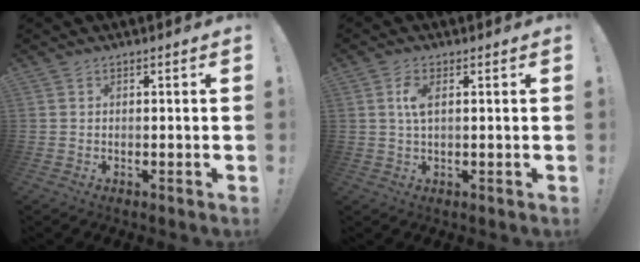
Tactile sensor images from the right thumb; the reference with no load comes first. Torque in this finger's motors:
{"motor_torque": [0.01, 0.01, 0.10, 0.16, 0.15]}